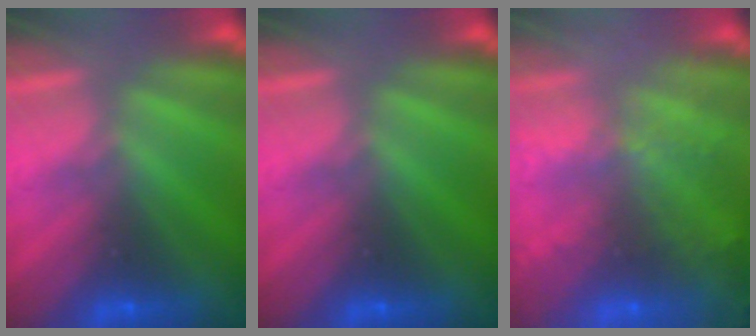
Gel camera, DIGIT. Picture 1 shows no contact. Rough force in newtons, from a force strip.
{"total": 0.0}
{"total": 6.8}